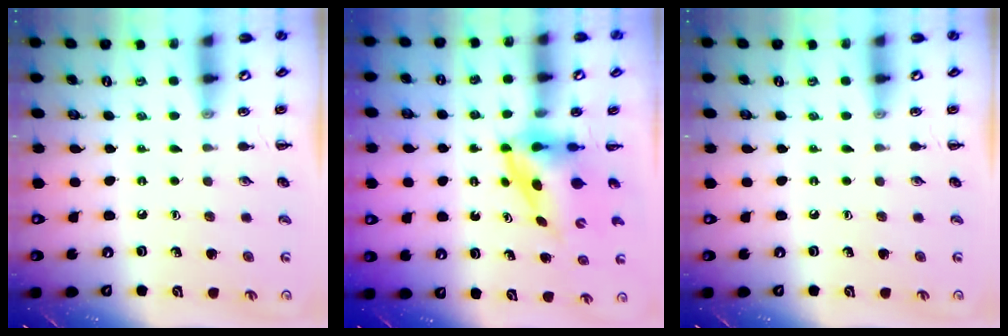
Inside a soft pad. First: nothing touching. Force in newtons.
{"total": 3.8, "press": 3.7, "slide": 0.6}
{"total": 0.0}